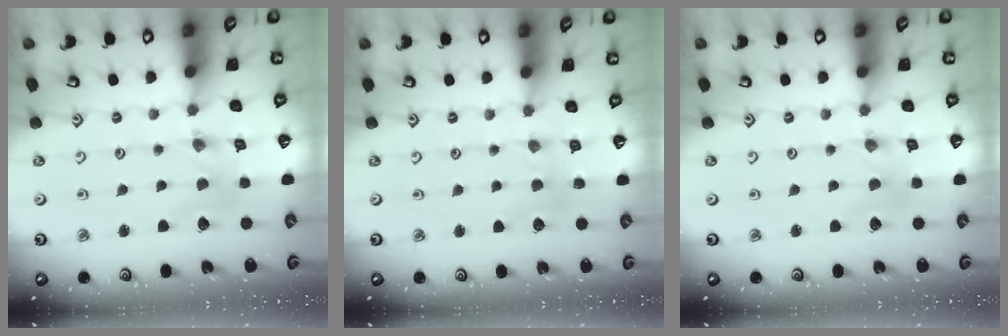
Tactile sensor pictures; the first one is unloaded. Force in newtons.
{"total": 2.5, "press": 2.5, "slide": 0.4}
{"total": 0.0}